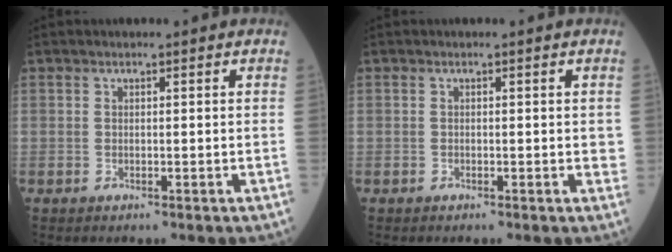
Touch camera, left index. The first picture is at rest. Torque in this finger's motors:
{"motor_torque": [0.21, 0.02, 0.12, 0.02]}